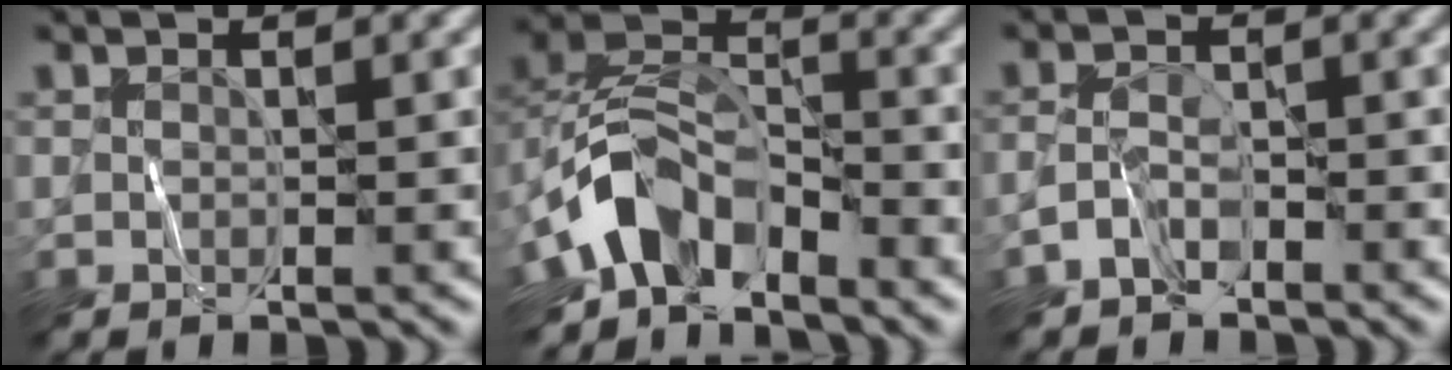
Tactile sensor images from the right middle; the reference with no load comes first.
{"total": 6.4, "force": [-4.4, 3.4, 3.2], "torque": [-0.043, 0.005, -0.093]}
{"total": 2.3, "force": [-1.8, 1.0, 1.0], "torque": [-0.022, 0.012, -0.040]}